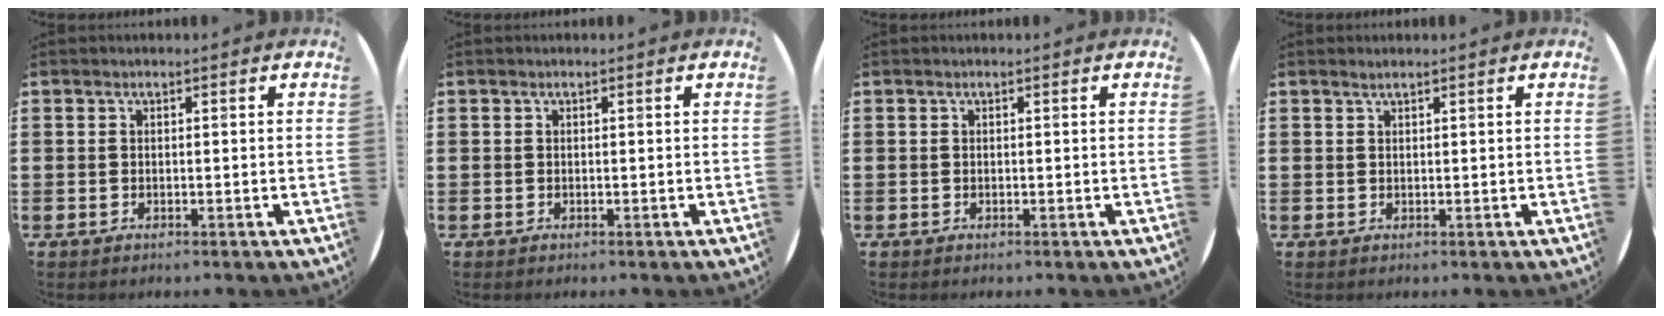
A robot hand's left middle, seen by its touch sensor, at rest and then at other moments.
{"total": 0.0}
{"total": 0.0}
{"total": 0.6, "force": [0.6, -0.1, 0.3], "torque": [-0.004, 0.000, 0.010]}